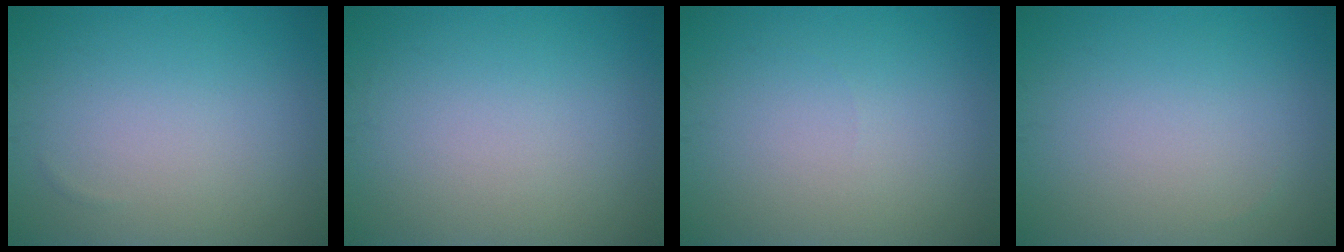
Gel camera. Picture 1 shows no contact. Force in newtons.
{"total": 0.0}
{"total": 0.0}
{"total": 0.0}